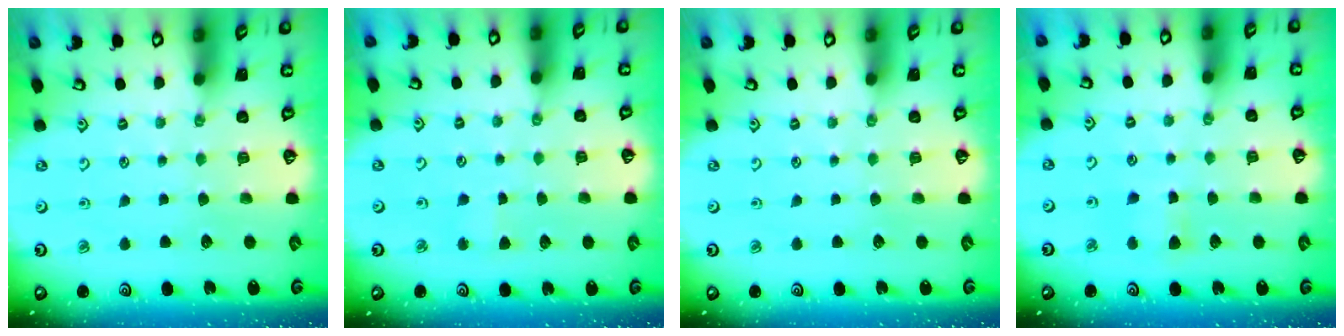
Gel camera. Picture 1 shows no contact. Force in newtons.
{"total": 2.2, "press": 2.2, "slide": 0.2}
{"total": 0.0}
{"total": 4.4, "press": 4.4, "slide": 0.6}